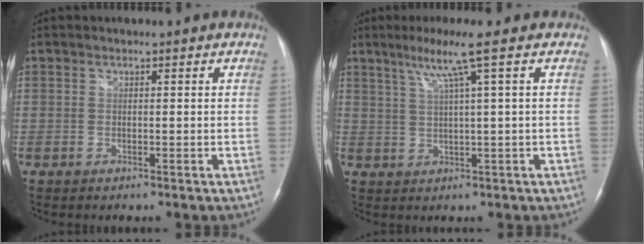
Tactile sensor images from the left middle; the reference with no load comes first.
{"total": 5.9, "force": [3.0, -1.6, 4.9], "torque": [-0.096, 0.002, 0.057]}